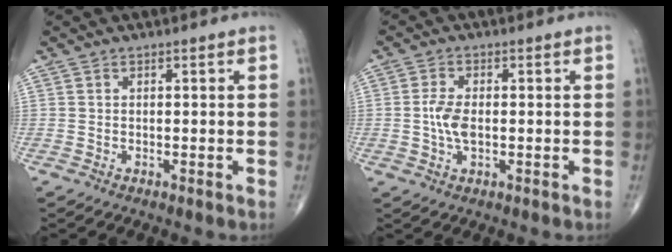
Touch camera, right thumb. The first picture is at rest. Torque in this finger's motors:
{"motor_torque": [0.38, 0.61, 0.19, -0.47, 0.02]}